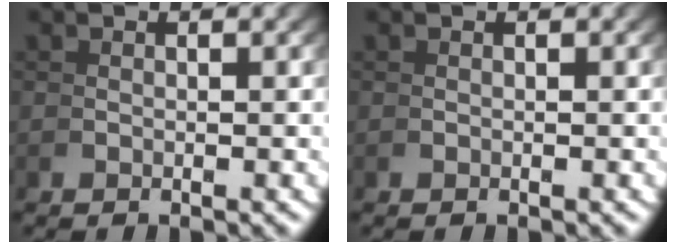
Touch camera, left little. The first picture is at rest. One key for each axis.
{"total": 0.0}